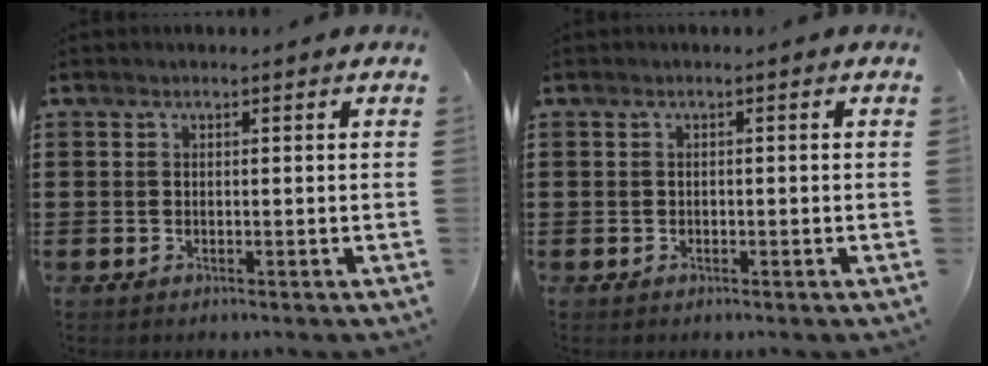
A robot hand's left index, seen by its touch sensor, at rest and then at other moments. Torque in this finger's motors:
{"motor_torque": [-0.12, 0.11, 0.03, 0.01]}